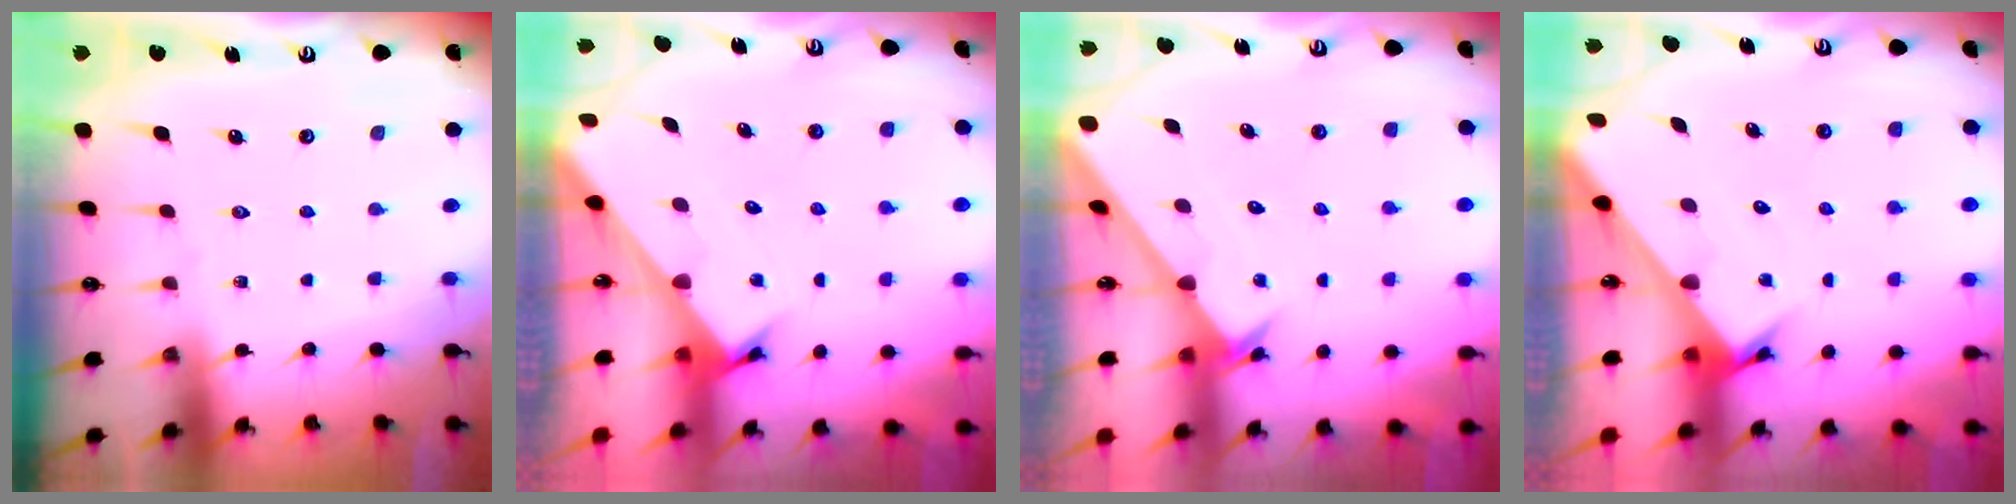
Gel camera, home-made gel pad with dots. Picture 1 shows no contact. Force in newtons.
{"total": 2.3, "press": 2.3, "slide": 0.2}
{"total": 2.6, "press": 2.6, "slide": 0.2}
{"total": 2.8, "press": 2.8, "slide": 0.1}